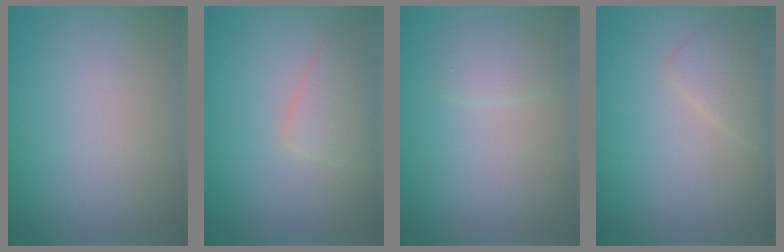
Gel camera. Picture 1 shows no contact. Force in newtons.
{"total": 2.4, "press": 2.4, "slide": 0.1}
{"total": 1.5, "press": 1.5, "slide": 0.0}
{"total": 1.9, "press": 1.9, "slide": 0.0}